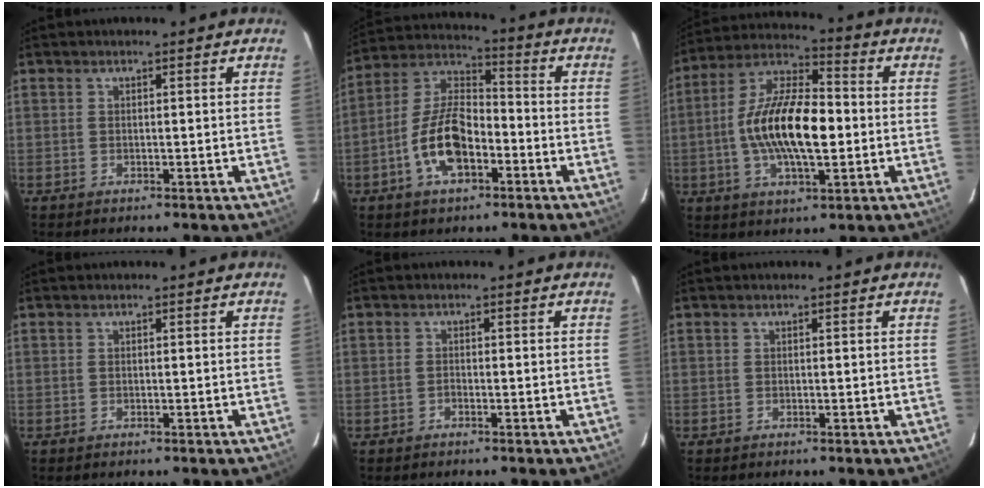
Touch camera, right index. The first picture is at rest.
{"total": 12.6, "force": [-5.0, 6.4, 9.7], "torque": [-0.198, 0.016, -0.089]}
{"total": 16.5, "force": [-1.7, 6.4, 15.1], "torque": [-0.287, 0.009, -0.036]}
{"total": 0.0}
{"total": 0.7, "force": [-0.6, 0.5, 0.2], "torque": [-0.003, 0.002, -0.011]}
{"total": 0.0}